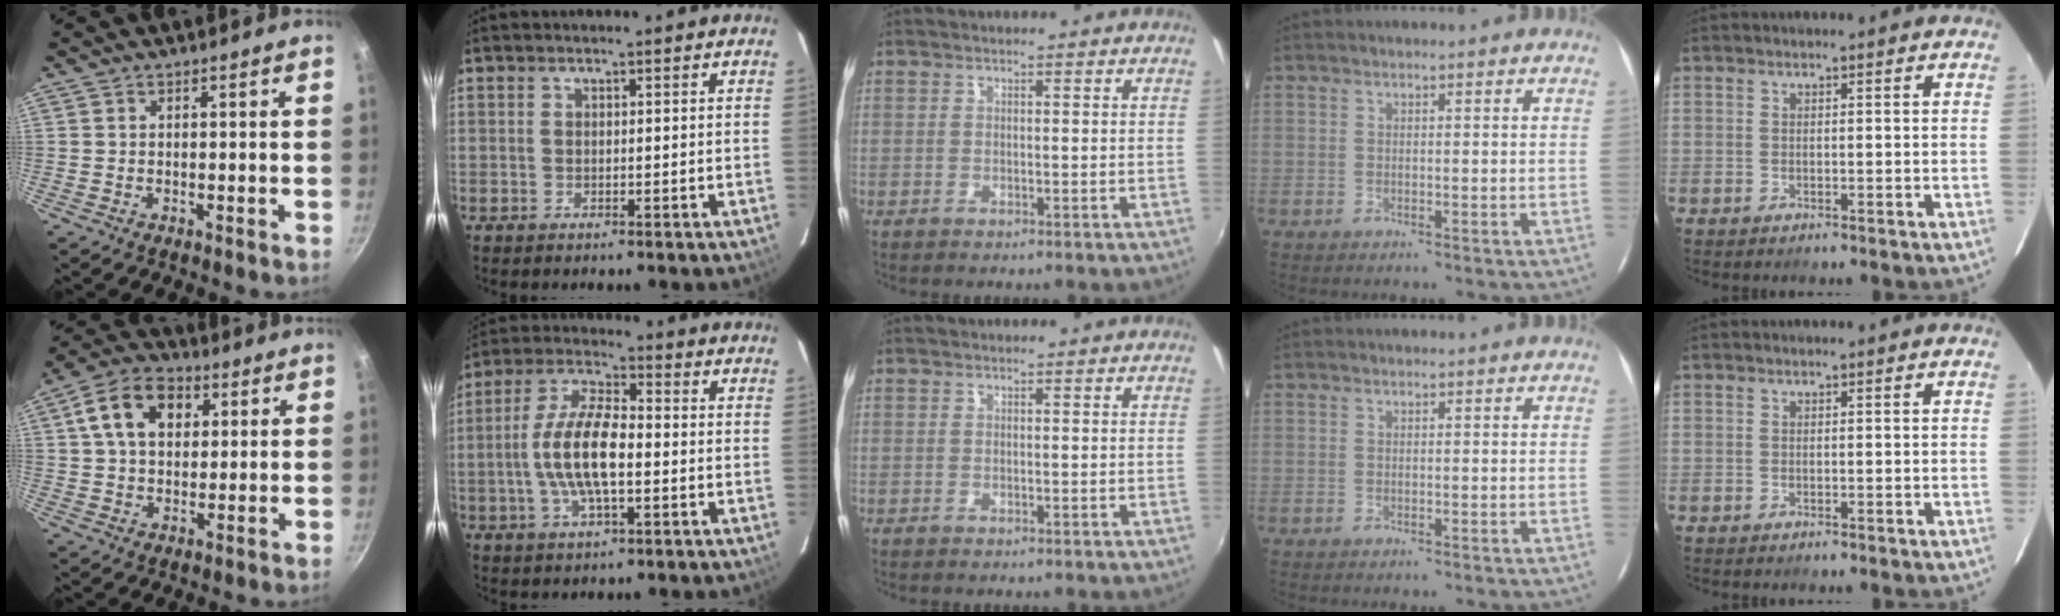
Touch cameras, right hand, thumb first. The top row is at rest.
{"thumb": {"total": 12.2, "force": [3.6, 8.5, 7.9], "torque": [-0.121, 0.011, 0.048]}, "index": {"total": 11.9, "force": [-2.0, 4.3, 10.9], "torque": [-0.225, 0.006, -0.039]}}